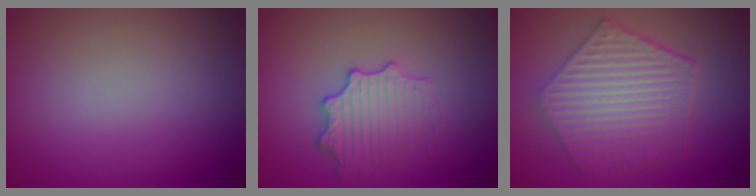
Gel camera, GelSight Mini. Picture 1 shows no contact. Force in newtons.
{"total": 2.9, "press": 2.8, "slide": 0.5}
{"total": 6.9, "press": 5.0, "slide": 4.8}